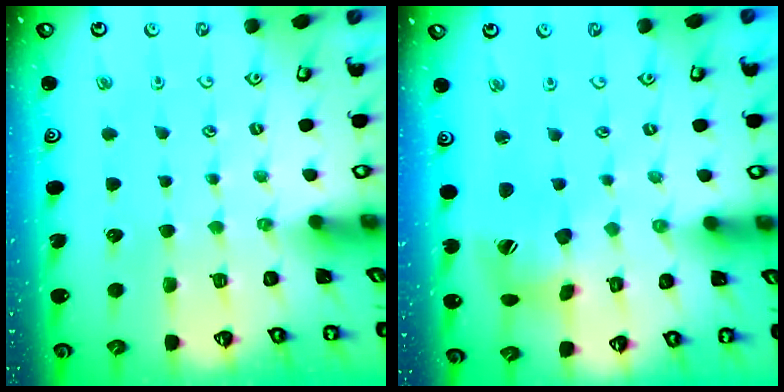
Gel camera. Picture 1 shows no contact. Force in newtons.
{"total": 11.4, "press": 11.3, "slide": 1.0}